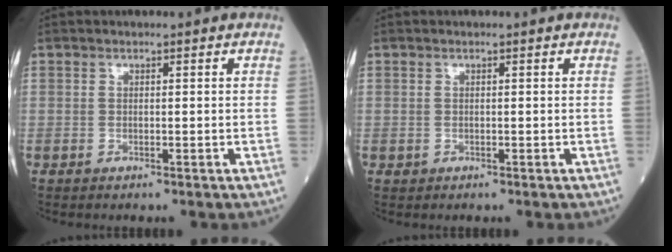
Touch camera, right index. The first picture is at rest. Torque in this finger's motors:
{"motor_torque": [-0.09, 0.01, -0.09, 0.00]}